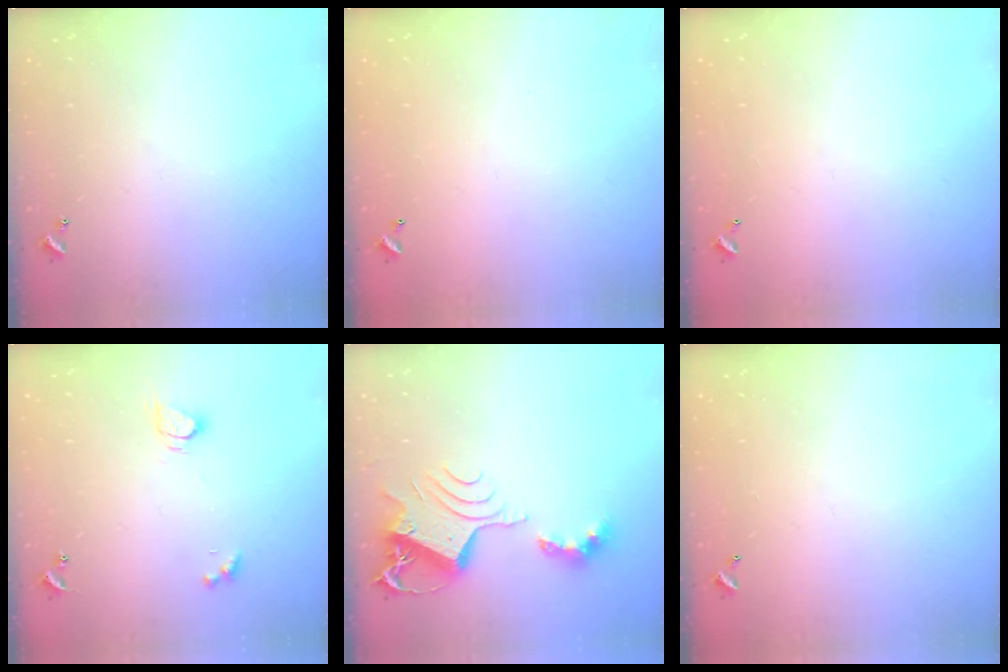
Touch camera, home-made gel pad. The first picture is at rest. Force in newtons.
{"total": 2.8, "press": 2.8, "slide": 0.1}
{"total": 3.0, "press": 3.0, "slide": 0.1}
{"total": 2.5, "press": 2.5, "slide": 0.4}
{"total": 11.1, "press": 11.1, "slide": 1.1}
{"total": 2.9, "press": 2.9, "slide": 0.1}